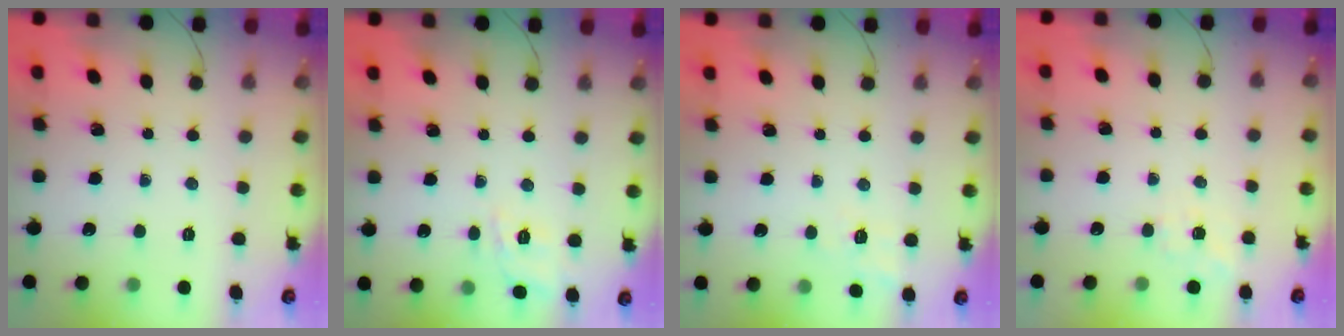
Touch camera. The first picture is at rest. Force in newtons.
{"total": 2.8, "press": 2.2, "slide": 1.7}
{"total": 8.5, "press": 8.2, "slide": 2.2}
{"total": 3.3, "press": 2.6, "slide": 1.9}